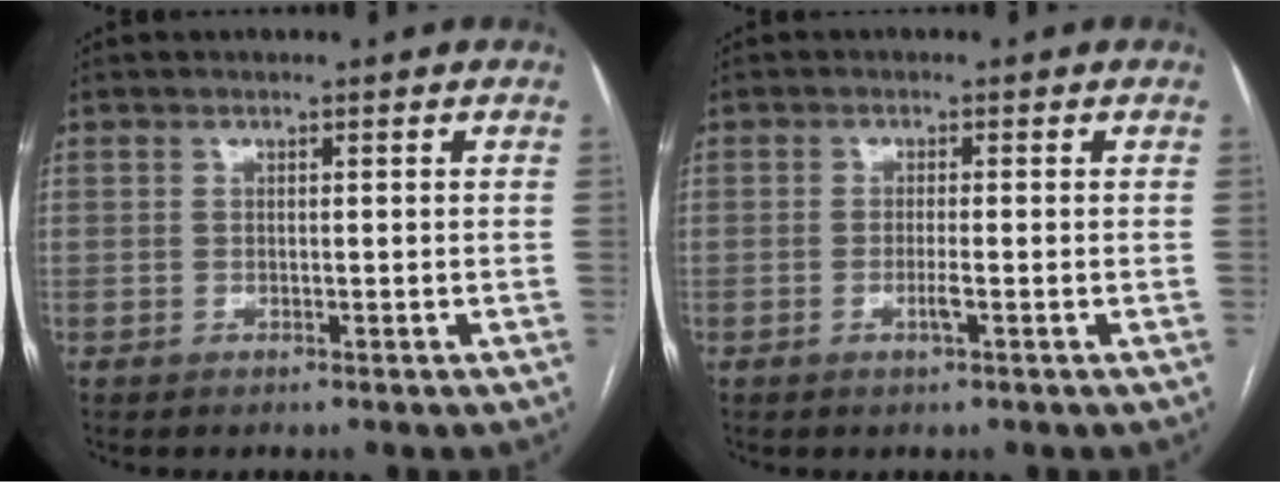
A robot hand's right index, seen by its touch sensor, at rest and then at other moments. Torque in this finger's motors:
{"motor_torque": [-0.04, 0.09, -0.04, 0.00]}